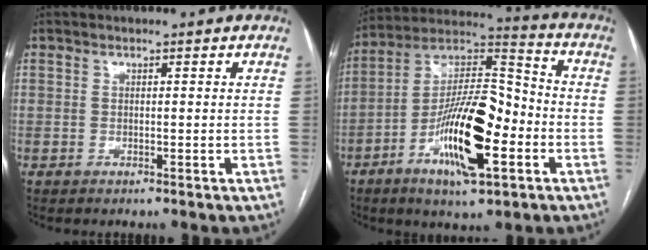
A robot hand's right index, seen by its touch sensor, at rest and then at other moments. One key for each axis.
{"total": 17.8, "fx": -6.2, "fy": 4.8, "fz": 16.0, "tx": -0.297, "ty": 0.006, "tz": -0.104}